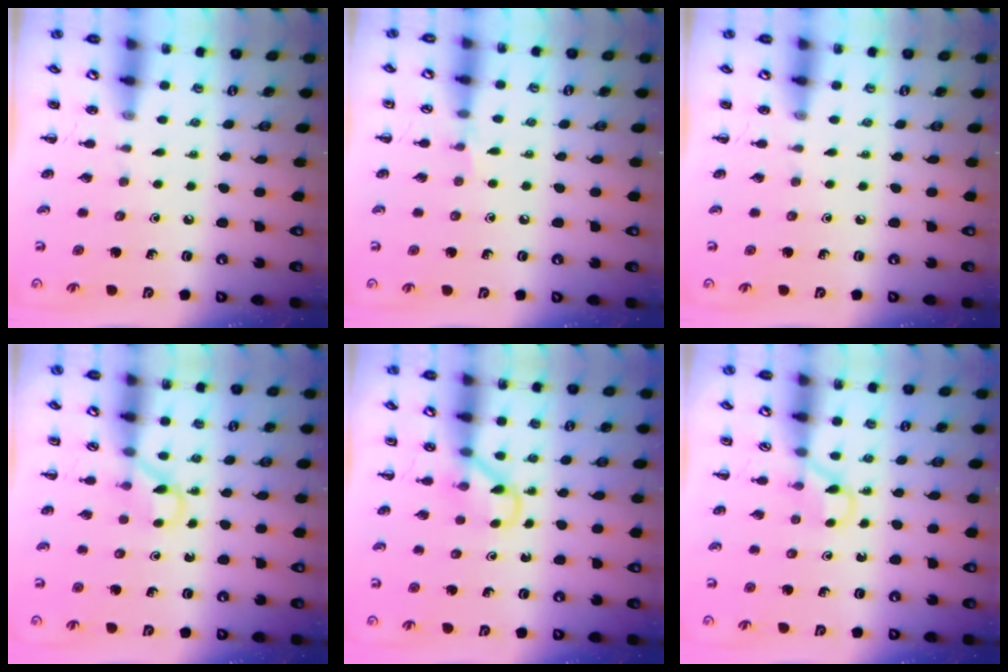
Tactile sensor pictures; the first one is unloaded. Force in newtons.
{"total": 4.6, "press": 4.3, "slide": 1.6}
{"total": 0.0}
{"total": 3.0, "press": 2.8, "slide": 1.1}
{"total": 3.6, "press": 3.3, "slide": 1.2}
{"total": 2.6, "press": 2.5, "slide": 0.9}